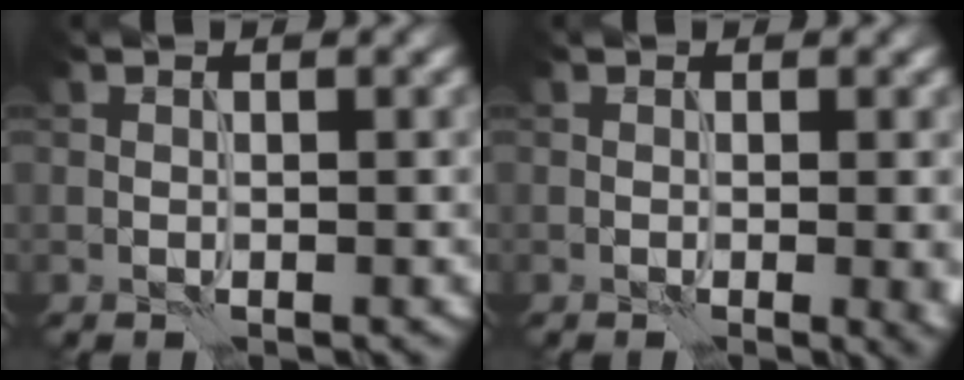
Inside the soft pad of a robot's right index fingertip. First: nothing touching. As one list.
[{"total": 2.8, "force": [-0.2, 1.1, 2.6], "torque": [-0.011, 0.000, 0.002]}]